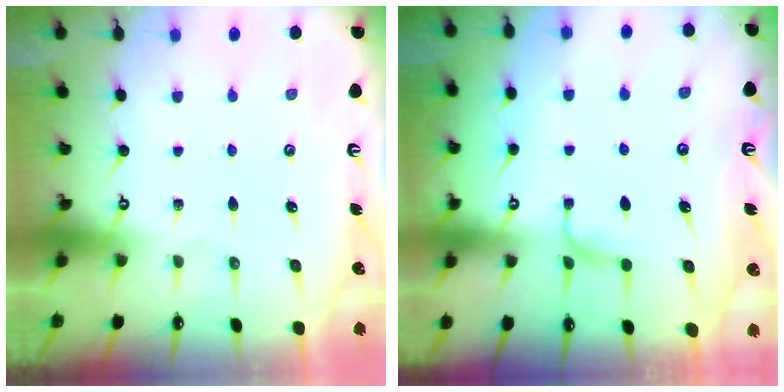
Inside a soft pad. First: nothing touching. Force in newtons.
{"total": 1.9, "press": 1.8, "slide": 0.6}